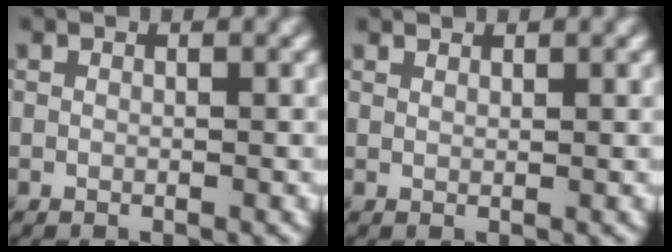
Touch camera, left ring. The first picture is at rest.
{"total": 0.9, "force": [0.9, 0.1, 0.2], "torque": [-0.001, -0.002, 0.013]}